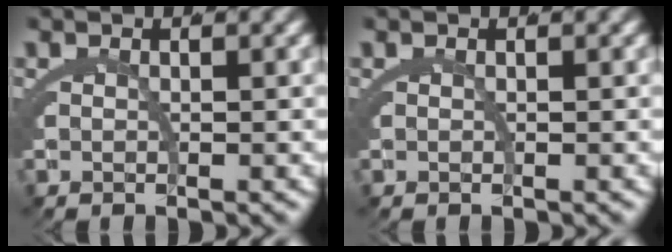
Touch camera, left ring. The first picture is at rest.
{"total": 0.0}